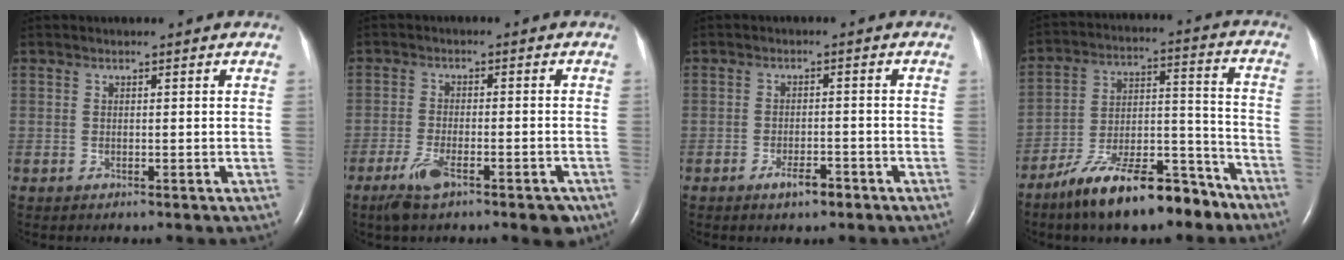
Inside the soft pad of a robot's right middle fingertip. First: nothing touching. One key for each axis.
{"total": 7.4, "fx": -4.7, "fy": 1.9, "fz": 5.3, "tx": -0.090, "ty": -0.011, "tz": -0.076}
{"total": 3.1, "fx": -2.1, "fy": 1.0, "fz": 2.1, "tx": -0.038, "ty": 0.001, "tz": -0.034}
{"total": 16.4, "fx": -12.4, "fy": 4.8, "fz": 9.7, "tx": -0.164, "ty": 0.022, "tz": -0.208}